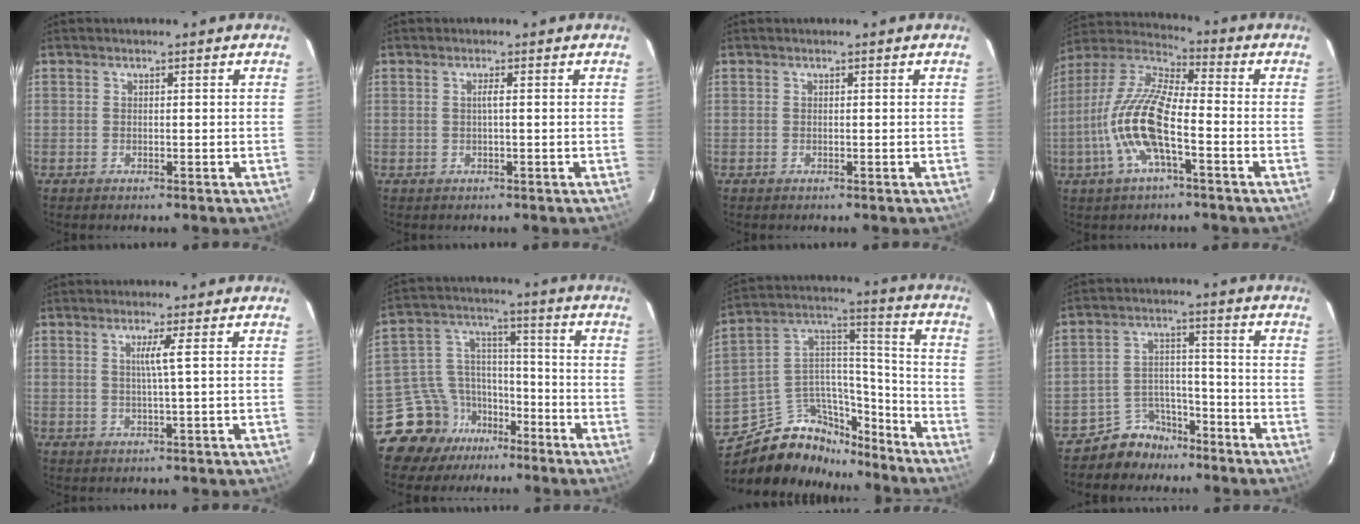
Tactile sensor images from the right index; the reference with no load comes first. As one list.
[{"total": 0.9, "force": [0.0, -0.2, 0.8], "torque": [-0.014, 0.002, -0.002]}, {"total": 0.0}, {"total": 14.8, "force": [-4.6, 4.2, 13.4], "torque": [-0.276, -0.002, -0.098]}, {"total": 2.6, "force": [0.6, -1.0, 2.3], "torque": [-0.034, -0.005, 0.012]}, {"total": 11.9, "force": [-8.9, 7.7, 1.2], "torque": [-0.049, 0.064, -0.154]}, {"total": 19.0, "force": [-14.6, 10.2, 6.7], "torque": [-0.152, 0.080, -0.226]}, {"total": 7.4, "force": [-5.9, 4.5, -0.1], "torque": [-0.004, 0.037, -0.098]}]